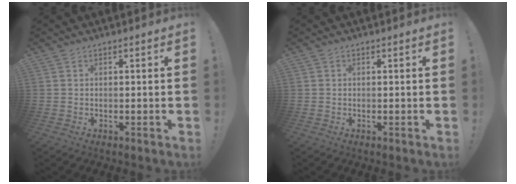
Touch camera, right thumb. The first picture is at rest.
{"total": 0.0}